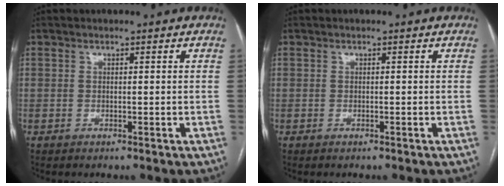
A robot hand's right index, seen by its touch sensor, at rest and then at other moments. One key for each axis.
{"total": 0.0}